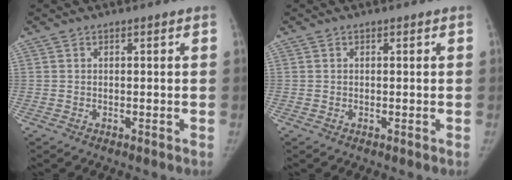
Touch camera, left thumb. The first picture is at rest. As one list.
[{"total": 0.0}]